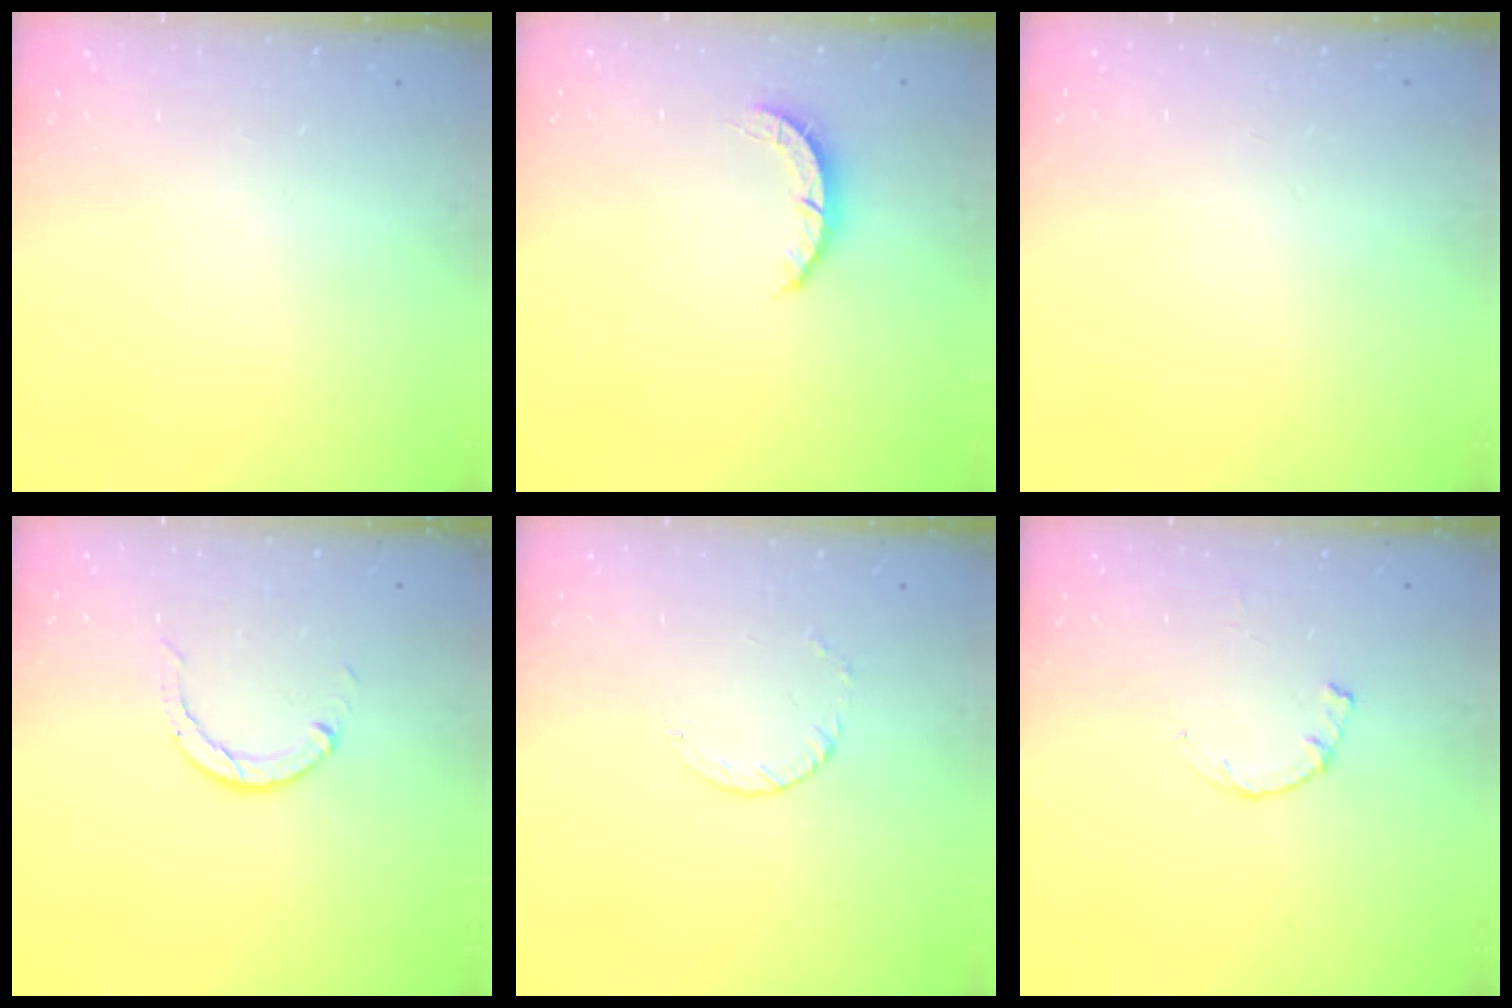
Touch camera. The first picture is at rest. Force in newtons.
{"total": 2.7, "press": 2.7, "slide": 0.4}
{"total": 2.4, "press": 2.4, "slide": 0.2}
{"total": 2.0, "press": 2.0, "slide": 0.3}
{"total": 2.4, "press": 2.4, "slide": 0.3}
{"total": 1.2, "press": 1.1, "slide": 0.3}